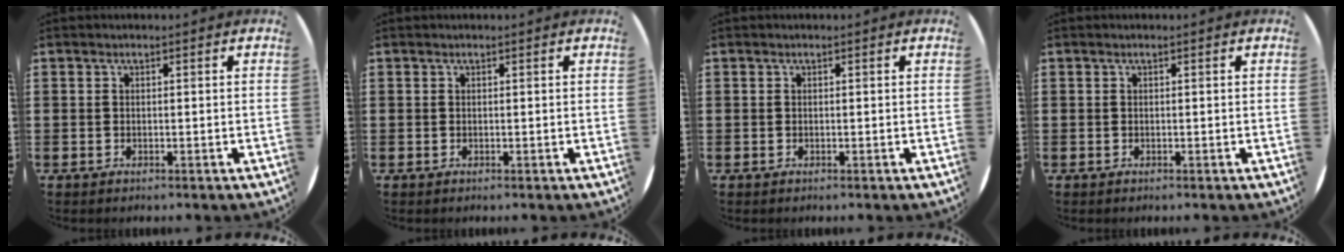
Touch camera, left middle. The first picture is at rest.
{"total": 0.0}
{"total": 0.0}
{"total": 0.0}